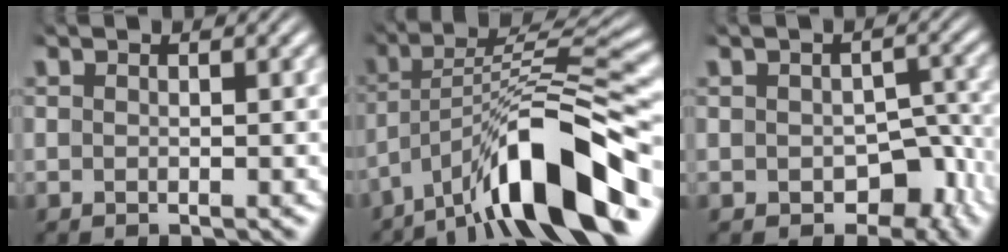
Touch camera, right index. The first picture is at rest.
{"total": 8.8, "force": [-2.6, 2.4, 8.0], "torque": [-0.128, -0.001, -0.035]}
{"total": 4.1, "force": [-2.4, 2.8, 1.8], "torque": [-0.020, -0.012, -0.030]}